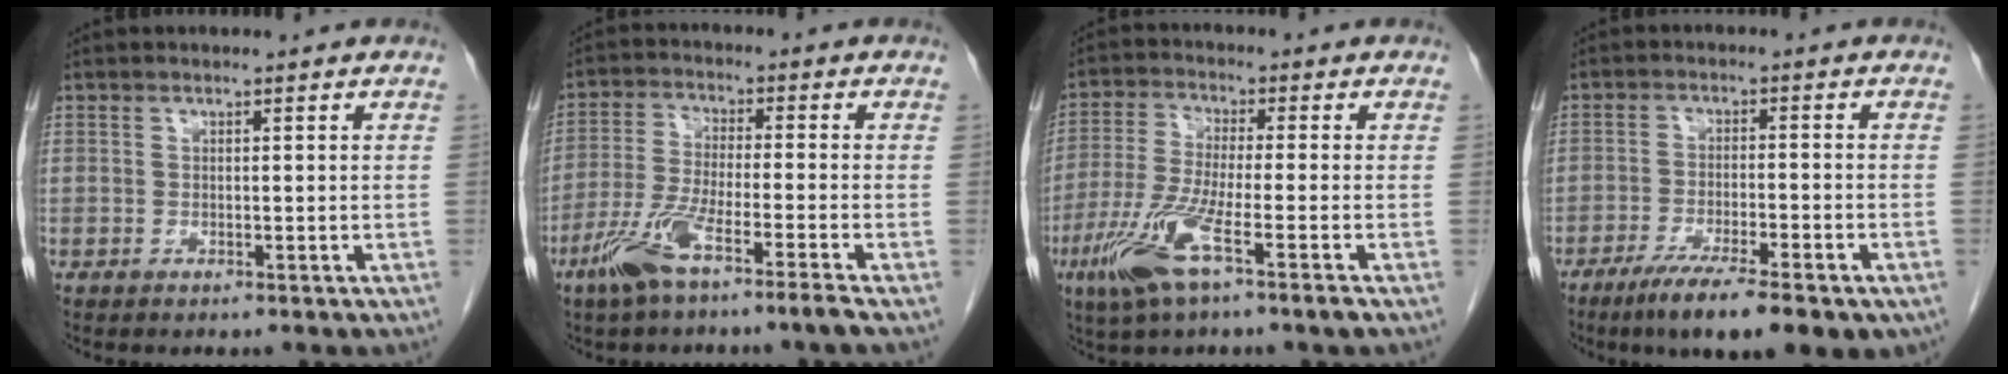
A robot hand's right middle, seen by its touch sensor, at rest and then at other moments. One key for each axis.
{"total": 8.3, "fx": -5.3, "fy": -0.2, "fz": 6.4, "tx": -0.133, "ty": -0.014, "tz": -0.105}
{"total": 9.7, "fx": -4.7, "fy": 0.0, "fz": 8.4, "tx": -0.182, "ty": -0.018, "tz": -0.096}
{"total": 12.7, "fx": -8.4, "fy": 2.3, "fz": 9.2, "tx": -0.126, "ty": -0.021, "tz": -0.129}